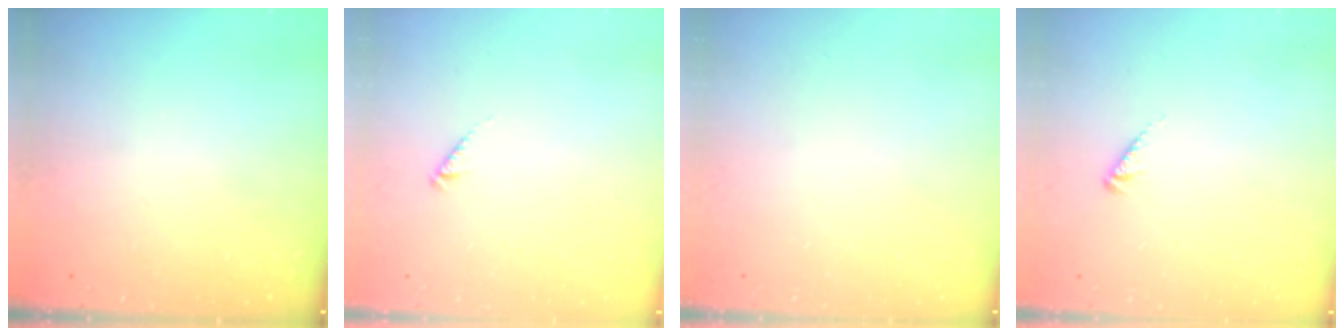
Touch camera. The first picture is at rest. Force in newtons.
{"total": 2.4, "press": 2.4, "slide": 0.4}
{"total": 0.0}
{"total": 2.1, "press": 2.0, "slide": 0.4}